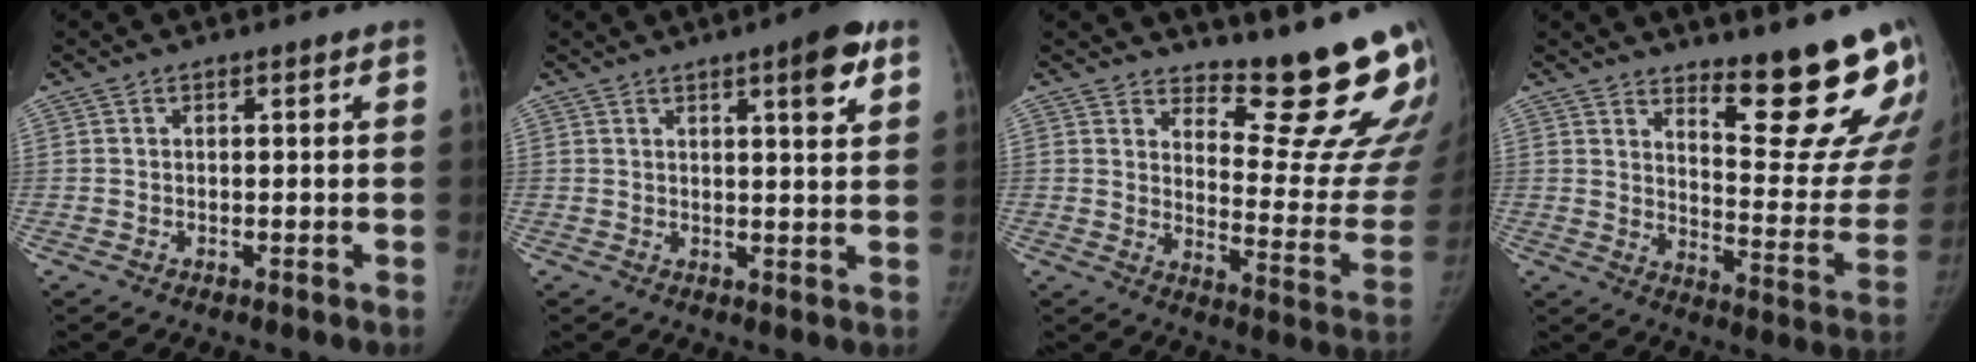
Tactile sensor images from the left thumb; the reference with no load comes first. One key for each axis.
{"total": 6.8, "fx": 3.5, "fy": 1.5, "fz": 5.6, "tx": -0.067, "ty": -0.014, "tz": 0.044}
{"total": 18.4, "fx": 16.1, "fy": 2.9, "fz": 8.4, "tx": -0.071, "ty": -0.191, "tz": 0.203}
{"total": 18.2, "fx": 13.9, "fy": 3.9, "fz": 11.1, "tx": -0.108, "ty": -0.141, "tz": 0.190}